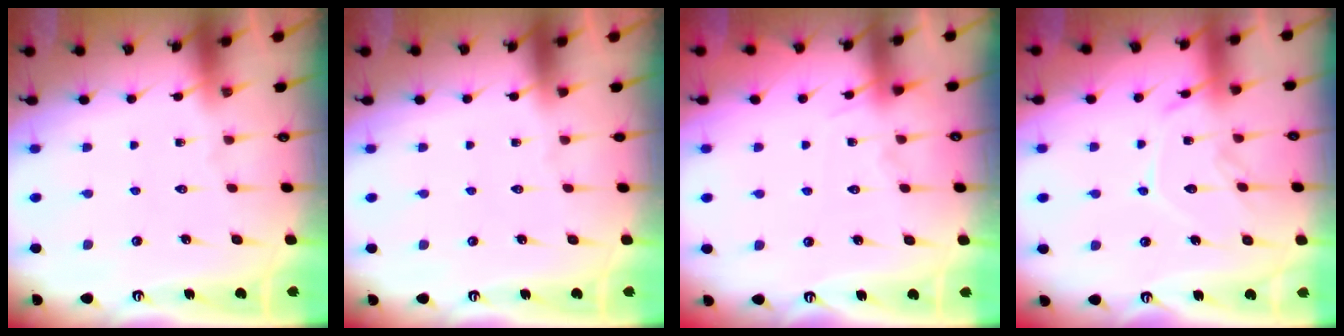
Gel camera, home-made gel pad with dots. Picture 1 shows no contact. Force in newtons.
{"total": 0.0}
{"total": 4.8, "press": 4.8, "slide": 0.5}
{"total": 11.4, "press": 11.4, "slide": 0.5}